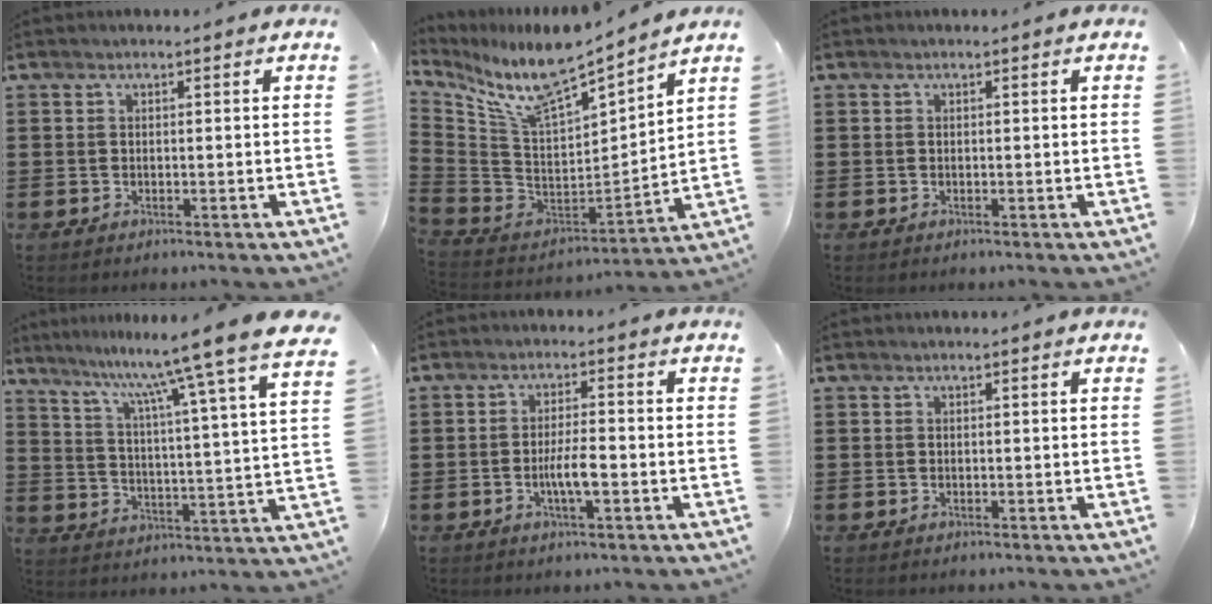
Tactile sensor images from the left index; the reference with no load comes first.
{"total": 10.2, "force": [8.3, 2.0, 5.7], "torque": [-0.146, -0.068, 0.143]}
{"total": 0.0}
{"total": 10.5, "force": [9.3, -2.0, 4.6], "torque": [-0.103, -0.076, 0.142]}
{"total": 4.4, "force": [-1.1, 0.9, 4.1], "torque": [-0.078, 0.001, -0.022]}
{"total": 0.0}